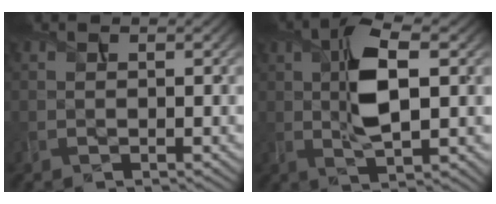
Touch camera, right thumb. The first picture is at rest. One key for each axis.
{"total": 8.7, "fx": 1.0, "fy": 3.3, "fz": 8.0, "tx": -0.152, "ty": 0.004, "tz": 0.016}